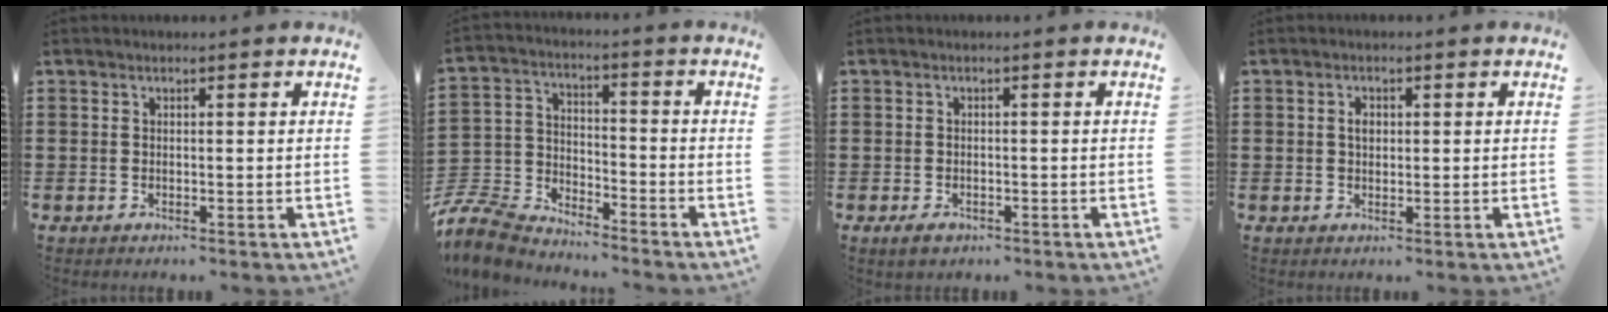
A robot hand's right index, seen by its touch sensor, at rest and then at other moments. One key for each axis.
{"total": 8.0, "fx": -7.7, "fy": 1.8, "fz": 1.2, "tx": -0.058, "ty": 0.002, "tz": -0.165}
{"total": 1.3, "fx": -0.9, "fy": 0.7, "fz": 0.5, "tx": -0.012, "ty": 0.000, "tz": -0.019}
{"total": 1.8, "fx": 0.3, "fy": 1.1, "fz": 1.3, "tx": -0.028, "ty": 0.007, "tz": 0.005}